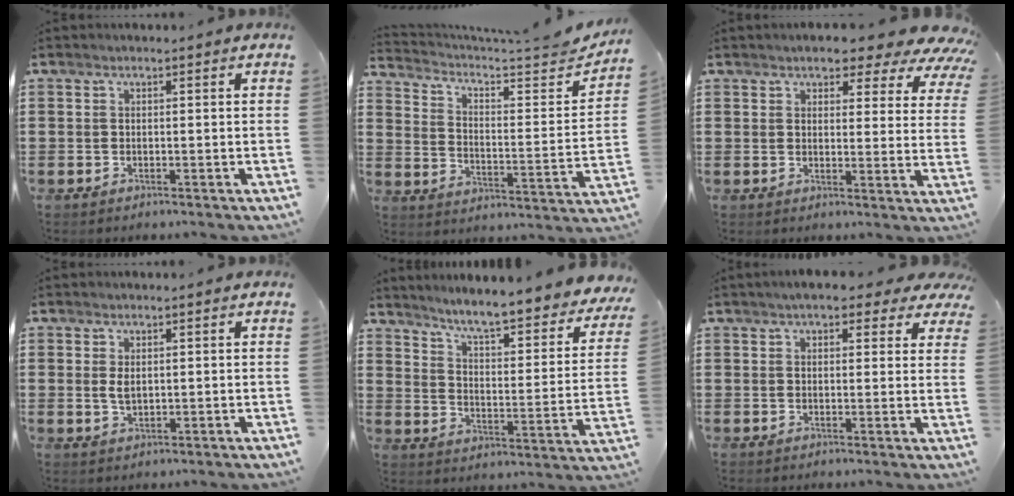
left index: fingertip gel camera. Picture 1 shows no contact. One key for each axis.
{"total": 4.4, "fx": 3.6, "fy": 0.6, "fz": 2.5, "tx": -0.060, "ty": -0.035, "tz": 0.052}
{"total": 5.2, "fx": 4.5, "fy": 1.4, "fz": 2.2, "tx": -0.046, "ty": -0.023, "tz": 0.073}
{"total": 2.0, "fx": 0.3, "fy": 1.1, "fz": 1.6, "tx": -0.036, "ty": 0.004, "tz": 0.006}
{"total": 5.8, "fx": 5.1, "fy": -0.5, "fz": 2.8, "tx": -0.076, "ty": -0.046, "tz": 0.077}
{"total": 4.4, "fx": 3.5, "fy": 1.3, "fz": 2.3, "tx": -0.040, "ty": -0.005, "tz": 0.059}